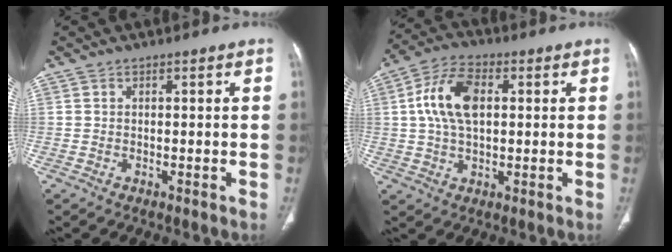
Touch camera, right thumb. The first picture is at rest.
{"total": 10.8, "force": [1.8, 6.2, 8.7], "torque": [-0.168, 0.015, 0.029]}